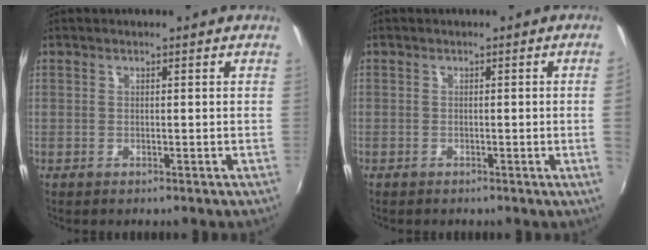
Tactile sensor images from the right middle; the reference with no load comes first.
{"total": 2.3, "force": [-0.1, -1.5, 1.8], "torque": [-0.023, -0.014, 0.005]}